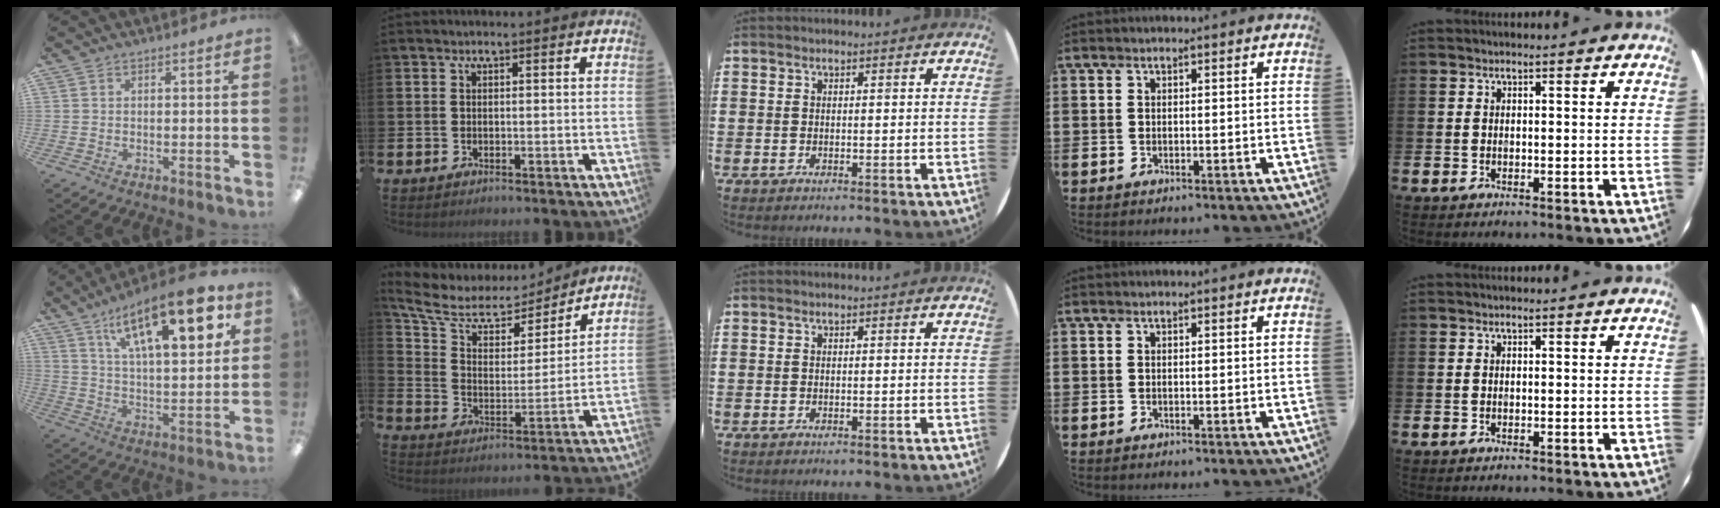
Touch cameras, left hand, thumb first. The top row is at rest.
{"thumb": {"total": 21.1, "force": [11.0, 7.8, 16.2], "torque": [-0.240, -0.048, 0.170]}, "index": {"total": 7.9, "force": [6.3, 4.1, 2.4], "torque": [-0.087, -0.041, 0.108]}}